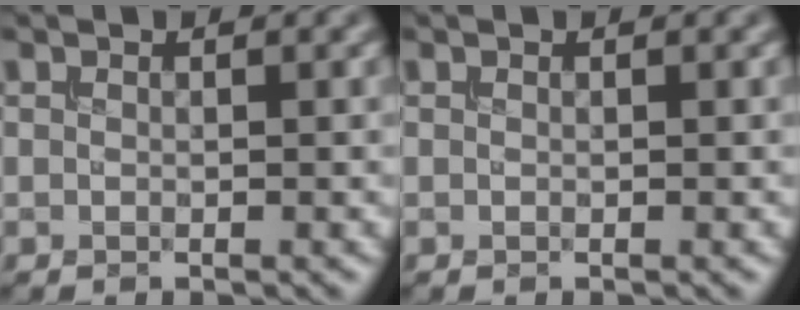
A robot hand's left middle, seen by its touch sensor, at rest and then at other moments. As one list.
[{"total": 0.0}]